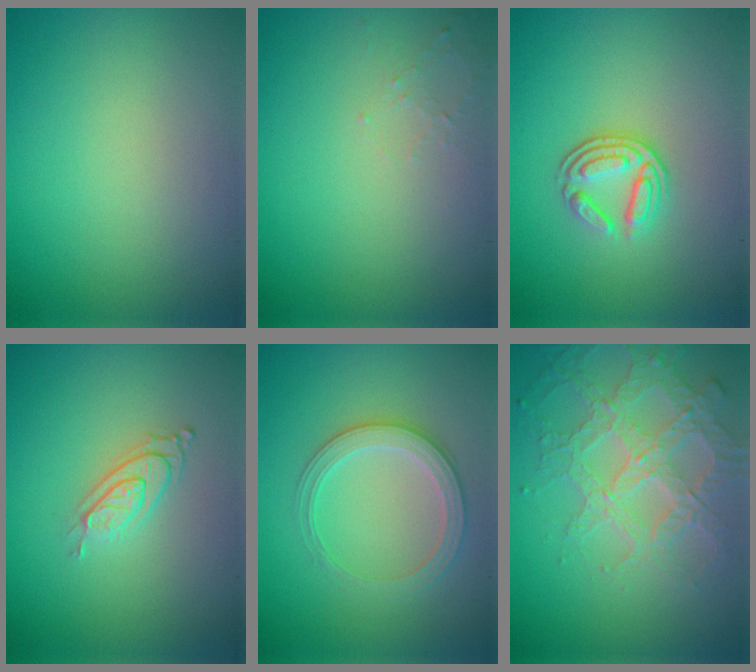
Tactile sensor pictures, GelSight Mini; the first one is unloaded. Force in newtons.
{"total": 1.1, "press": 1.0, "slide": 0.4}
{"total": 3.5, "press": 2.5, "slide": 2.5}
{"total": 2.9, "press": 1.9, "slide": 2.2}
{"total": 2.8, "press": 2.6, "slide": 0.8}
{"total": 4.0, "press": 4.0, "slide": 0.3}